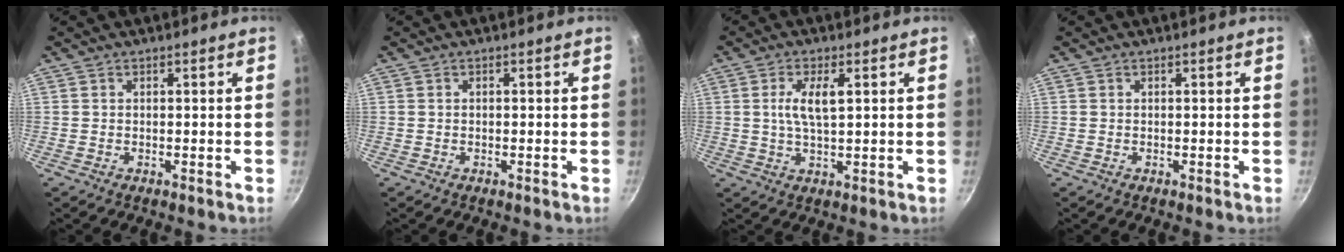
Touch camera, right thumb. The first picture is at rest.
{"total": 0.0}
{"total": 5.5, "force": [1.3, 1.9, 5.0], "torque": [-0.104, -0.004, 0.025]}
{"total": 0.0}